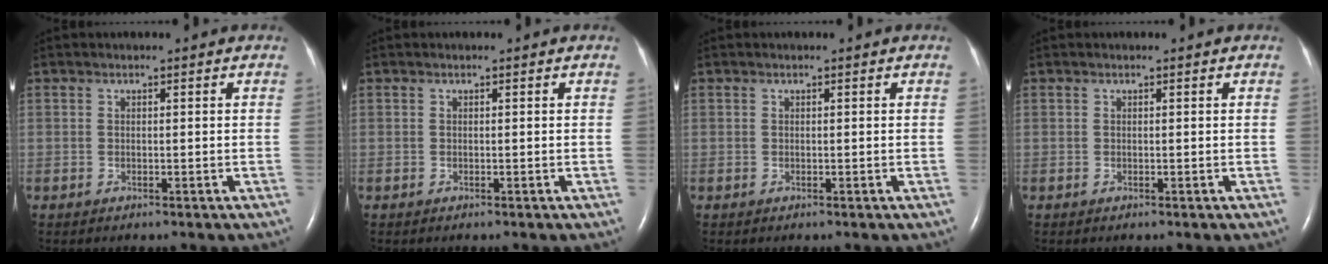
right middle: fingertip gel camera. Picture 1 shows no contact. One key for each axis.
{"total": 0.0}
{"total": 0.0}
{"total": 0.0}